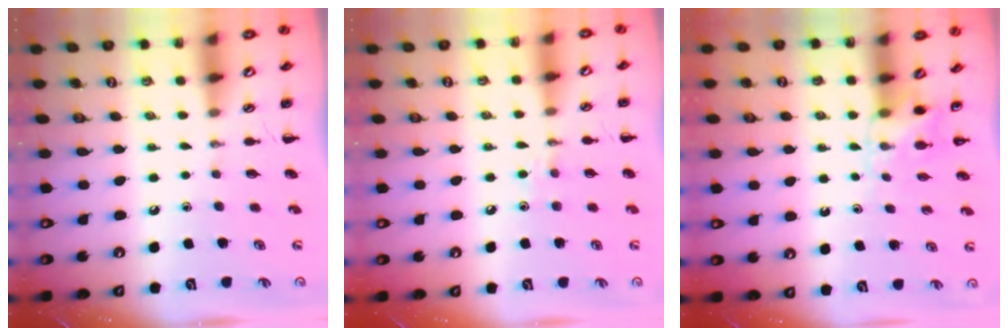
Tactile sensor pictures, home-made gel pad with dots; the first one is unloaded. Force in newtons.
{"total": 4.9, "press": 4.7, "slide": 1.4}
{"total": 4.5, "press": 4.3, "slide": 1.4}